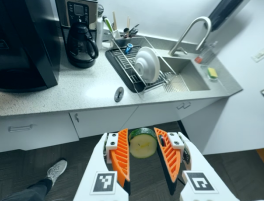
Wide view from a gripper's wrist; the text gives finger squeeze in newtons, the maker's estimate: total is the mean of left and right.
{"total": 9.5, "left": 9.8, "right": 9.3}